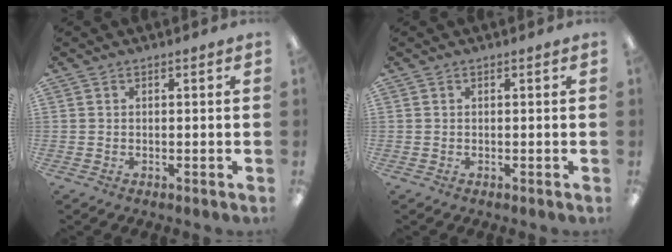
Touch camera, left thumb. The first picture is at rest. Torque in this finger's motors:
{"motor_torque": [0.03, 0.02, -0.04, 0.03, 0.00]}